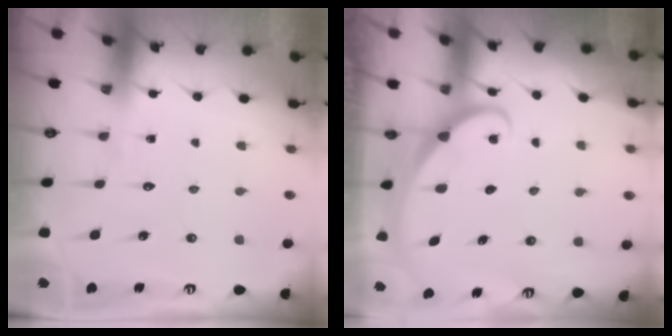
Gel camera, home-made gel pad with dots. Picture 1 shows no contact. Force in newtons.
{"total": 1.7, "press": 1.7, "slide": 0.1}